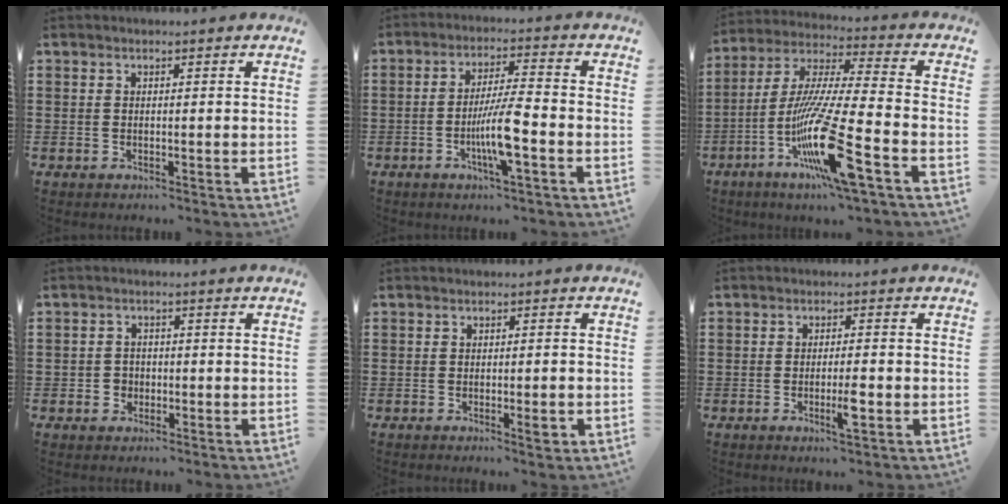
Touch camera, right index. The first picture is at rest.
{"total": 7.9, "force": [-2.6, 0.8, 7.4], "torque": [-0.142, -0.008, -0.052]}
{"total": 17.3, "force": [-8.2, 1.3, 15.2], "torque": [-0.323, -0.014, -0.154]}
{"total": 1.9, "force": [-0.7, 1.7, 0.4], "torque": [-0.014, 0.003, -0.018]}
{"total": 2.0, "force": [-0.8, 0.3, 1.8], "torque": [-0.029, -0.004, -0.012]}
{"total": 3.8, "force": [-1.3, 0.5, 3.5], "torque": [-0.064, -0.005, -0.024]}